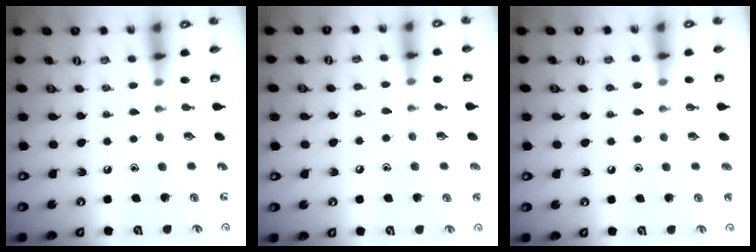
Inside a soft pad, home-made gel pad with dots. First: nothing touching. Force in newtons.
{"total": 6.2, "press": 6.2, "slide": 0.7}
{"total": 0.7, "press": 0.7, "slide": 0.0}